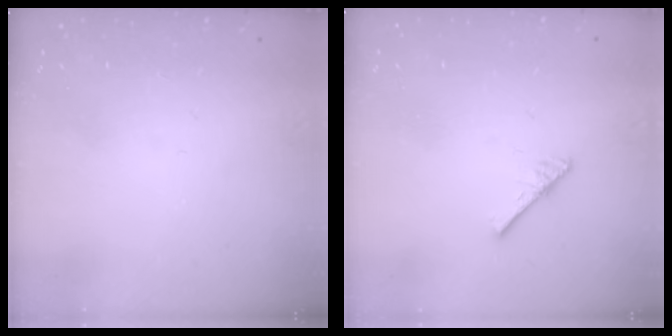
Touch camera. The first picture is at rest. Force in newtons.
{"total": 4.2, "press": 4.2, "slide": 0.4}